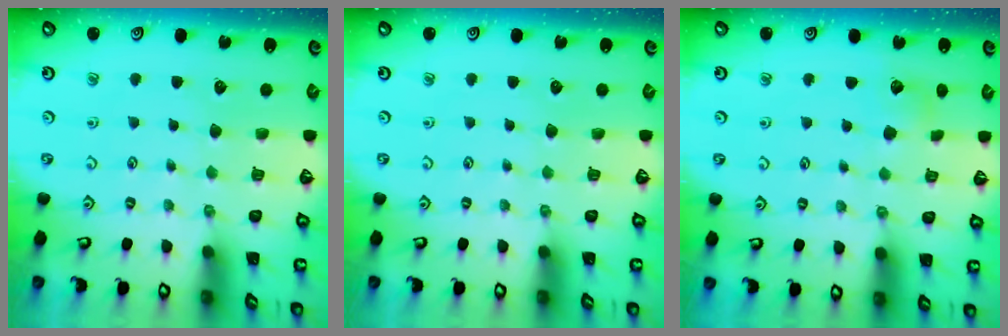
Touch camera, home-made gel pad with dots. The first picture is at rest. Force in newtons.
{"total": 0.0}
{"total": 4.1, "press": 4.0, "slide": 0.5}